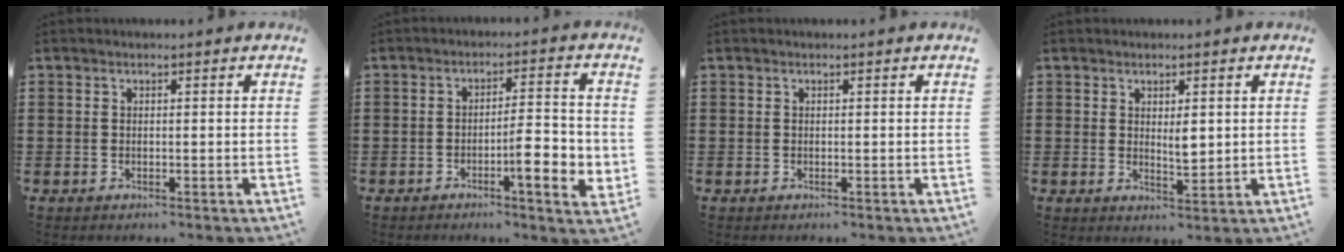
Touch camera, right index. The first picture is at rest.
{"total": 6.9, "force": [-2.1, 1.4, 6.4], "torque": [-0.088, -0.010, -0.037]}
{"total": 0.0}
{"total": 2.9, "force": [0.9, 1.3, 2.5], "torque": [-0.034, -0.003, 0.012]}